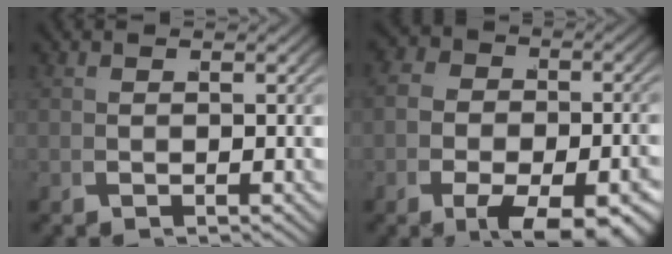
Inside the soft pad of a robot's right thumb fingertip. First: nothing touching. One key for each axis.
{"total": 6.3, "fx": -1.8, "fy": 4.1, "fz": 4.5, "tx": -0.073, "ty": -0.031, "tz": -0.016}